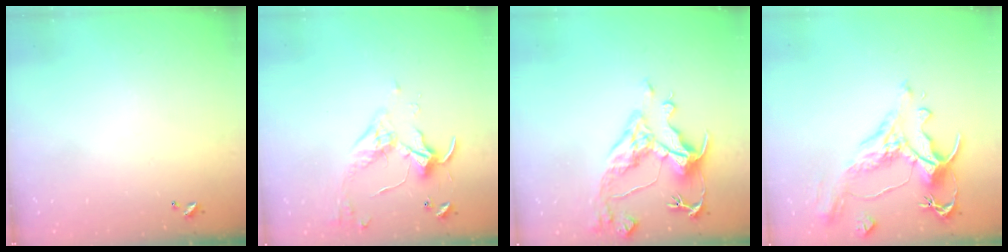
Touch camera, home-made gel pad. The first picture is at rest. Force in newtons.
{"total": 3.6, "press": 3.5, "slide": 0.7}
{"total": 8.7, "press": 8.5, "slide": 1.9}
{"total": 1.6, "press": 0.7, "slide": 1.4}